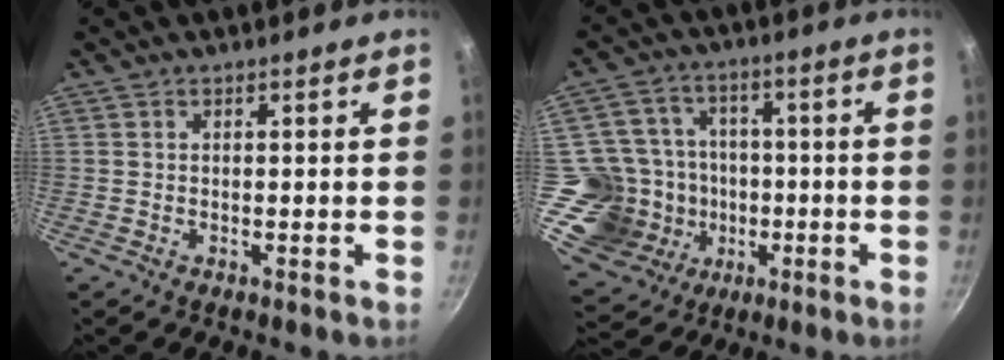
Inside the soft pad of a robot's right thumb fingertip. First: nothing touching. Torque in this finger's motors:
{"motor_torque": [1.27, 1.53, 0.80, -0.36, 0.03]}